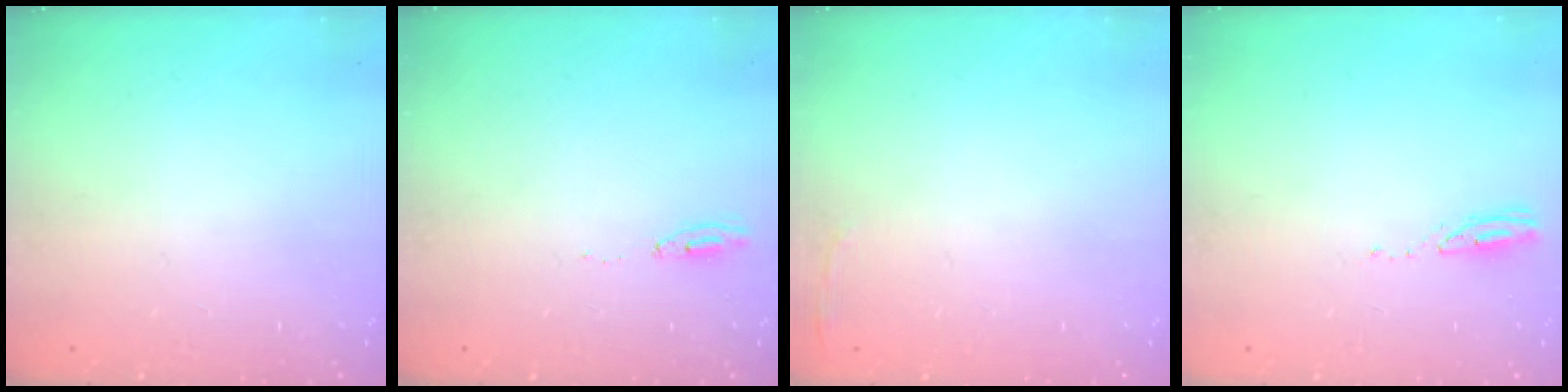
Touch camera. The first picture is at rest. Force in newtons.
{"total": 4.1, "press": 4.1, "slide": 0.4}
{"total": 2.8, "press": 2.6, "slide": 0.9}
{"total": 3.2, "press": 3.2, "slide": 0.2}